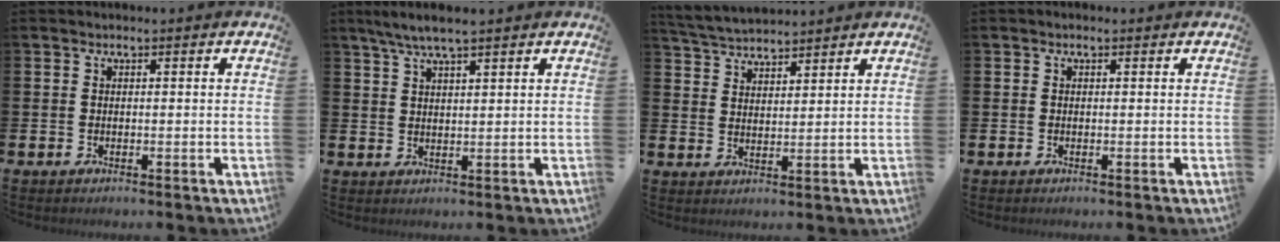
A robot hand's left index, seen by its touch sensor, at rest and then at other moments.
{"total": 4.6, "force": [3.8, 0.5, 2.5], "torque": [-0.055, -0.004, 0.069]}
{"total": 4.3, "force": [4.3, 0.5, 0.3], "torque": [-0.028, -0.019, 0.078]}
{"total": 0.0}